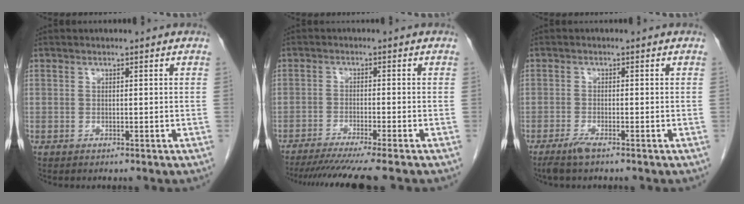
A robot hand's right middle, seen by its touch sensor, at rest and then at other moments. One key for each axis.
{"total": 10.6, "fx": -9.1, "fy": -1.4, "fz": 5.3, "tx": -0.054, "ty": -0.029, "tz": -0.139}
{"total": 2.3, "fx": -1.7, "fy": 0.1, "fz": 1.5, "tx": -0.038, "ty": -0.006, "tz": -0.035}